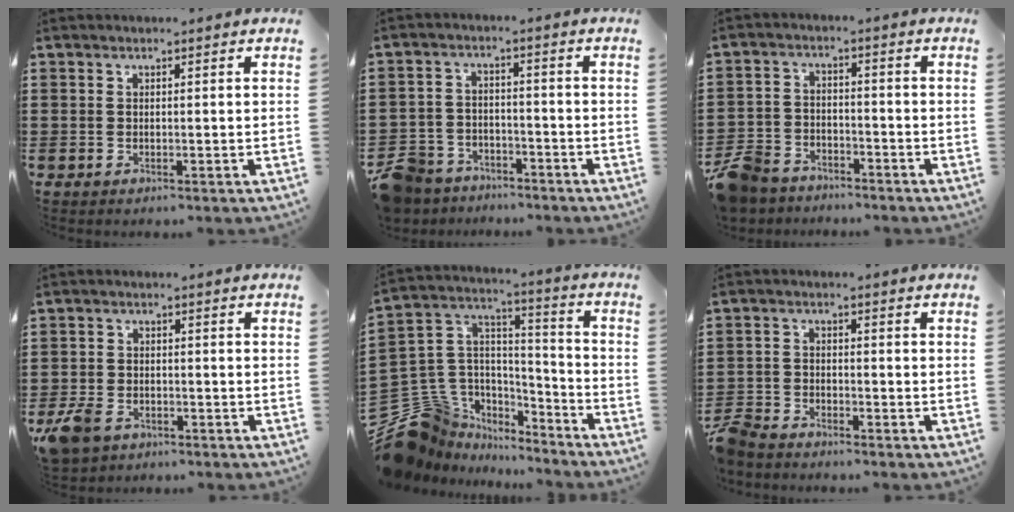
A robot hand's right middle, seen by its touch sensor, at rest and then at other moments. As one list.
[{"total": 6.6, "force": [-6.0, 2.5, 1.0], "torque": [-0.055, 0.006, -0.131]}, {"total": 7.3, "force": [-6.5, 2.8, 1.5], "torque": [-0.056, 0.012, -0.138]}, {"total": 4.3, "force": [-3.2, 2.2, 1.8], "torque": [-0.058, -0.003, -0.070]}, {"total": 12.4, "force": [-8.8, 8.5, 1.7], "torque": [-0.090, 0.008, -0.167]}, {"total": 4.1, "force": [-3.8, 1.1, 0.9], "torque": [-0.044, -0.005, -0.088]}]